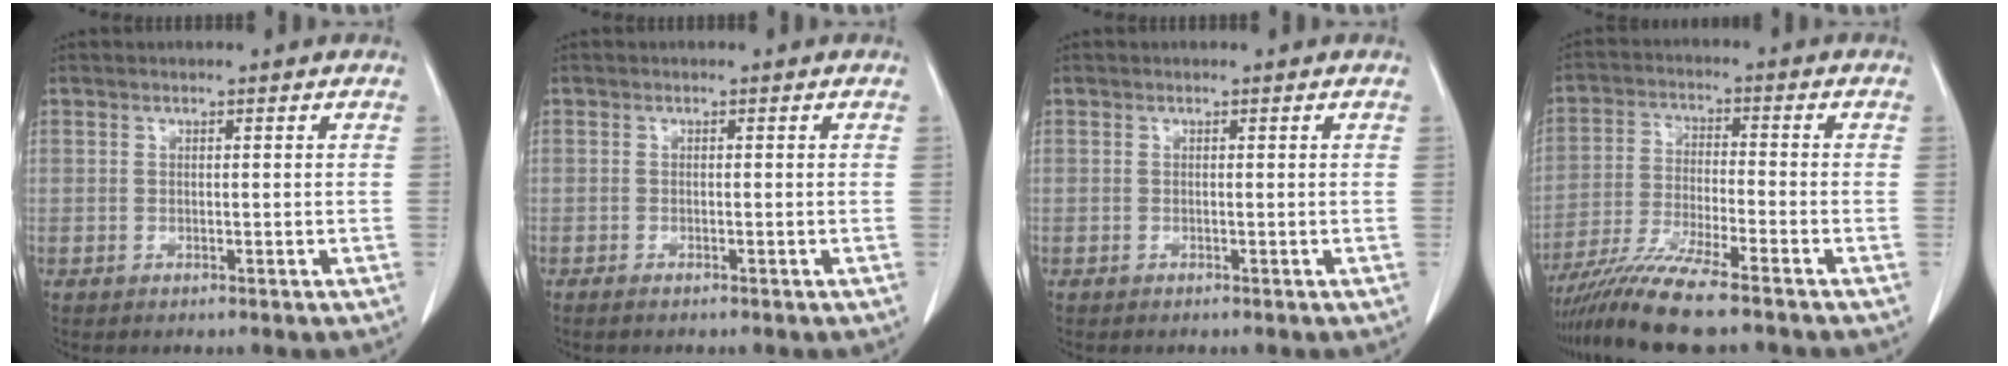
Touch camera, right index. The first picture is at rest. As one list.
[{"total": 1.2, "force": [-1.0, 0.1, 0.6], "torque": [-0.013, -0.002, -0.013]}, {"total": 0.0}, {"total": 10.8, "force": [-8.8, -0.4, 6.3], "torque": [-0.115, -0.030, -0.156]}]